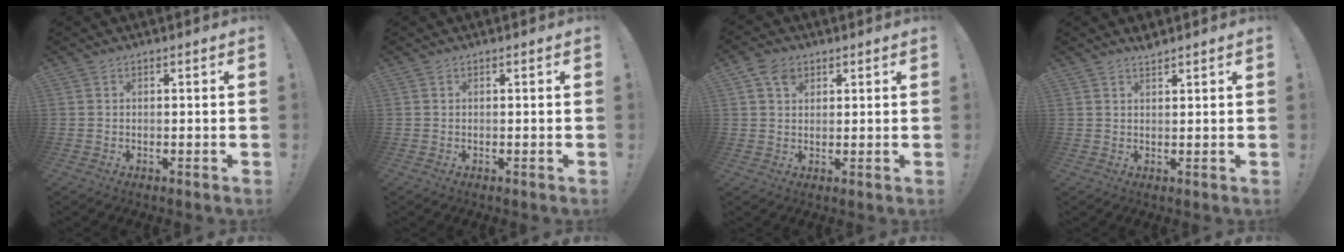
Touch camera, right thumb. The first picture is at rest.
{"total": 0.0}
{"total": 5.0, "force": [2.4, 3.8, 2.3], "torque": [-0.031, -0.007, 0.045]}
{"total": 2.0, "force": [1.9, 0.2, 0.5], "torque": [-0.004, -0.013, 0.033]}